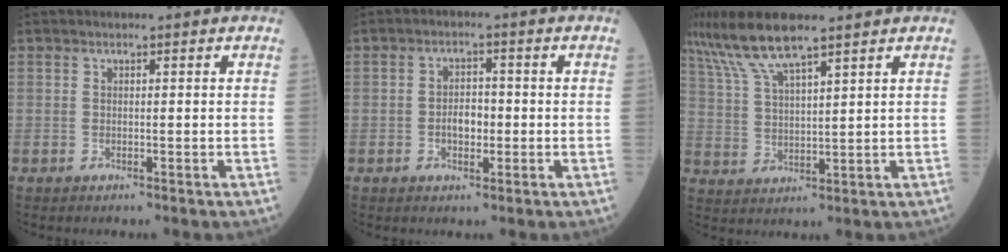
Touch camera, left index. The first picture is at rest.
{"total": 3.3, "force": [-0.7, 1.9, 2.6], "torque": [-0.047, 0.006, -0.013]}
{"total": 9.2, "force": [7.2, 0.6, 5.7], "torque": [-0.126, 0.015, 0.142]}